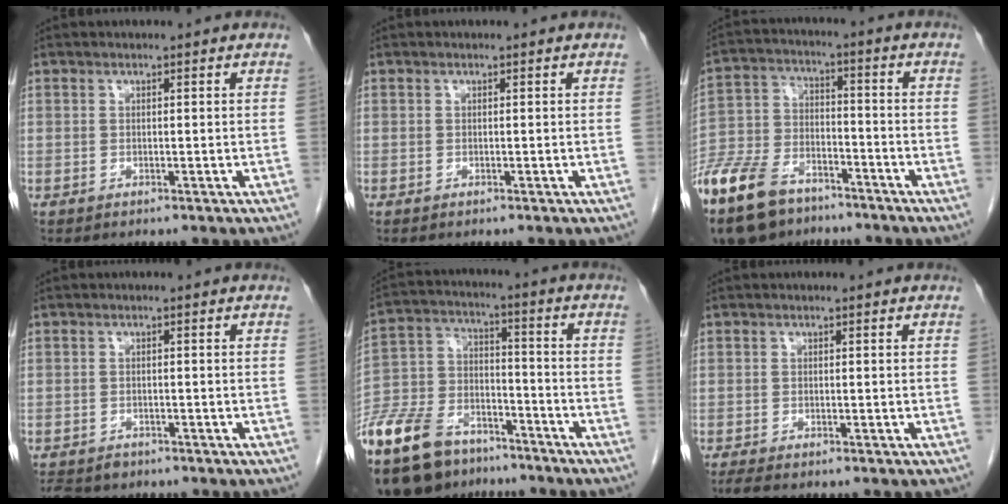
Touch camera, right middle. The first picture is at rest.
{"total": 0.0}
{"total": 17.0, "force": [-12.2, 8.2, 8.7], "torque": [-0.215, -0.015, -0.221]}
{"total": 4.9, "force": [-3.8, 2.9, 1.3], "torque": [-0.022, -0.003, -0.059]}
{"total": 22.0, "force": [-15.9, 10.8, 10.6], "torque": [-0.298, -0.015, -0.281]}
{"total": 1.3, "force": [-1.1, 0.0, 0.7], "torque": [-0.020, -0.006, -0.020]}